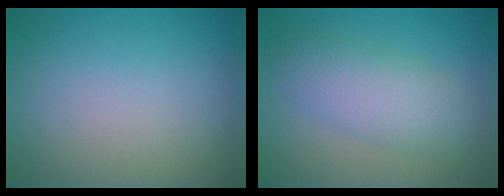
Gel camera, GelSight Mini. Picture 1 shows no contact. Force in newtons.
{"total": 4.5, "press": 4.5, "slide": 0.2}